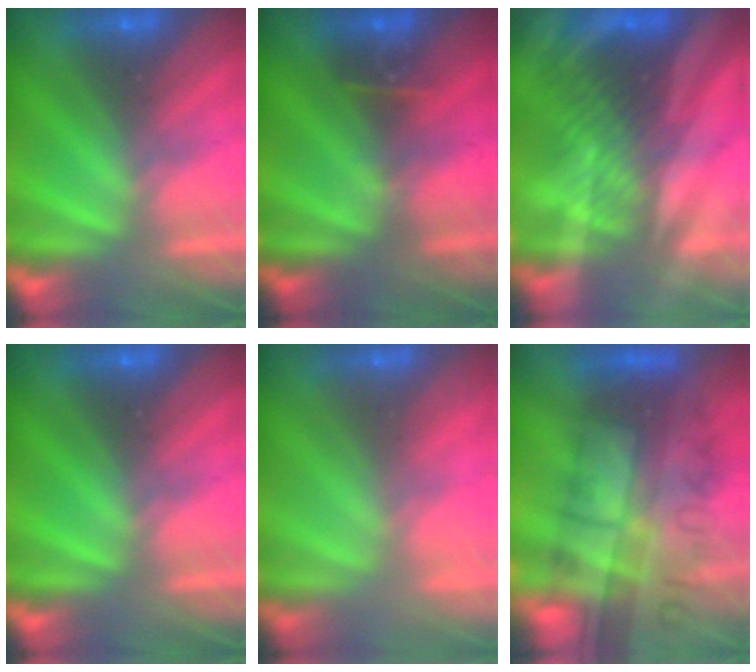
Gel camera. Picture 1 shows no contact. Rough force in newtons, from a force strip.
{"total": 2.8}
{"total": 2.8}
{"total": 0.0}
{"total": 2.1}
{"total": 10.1}